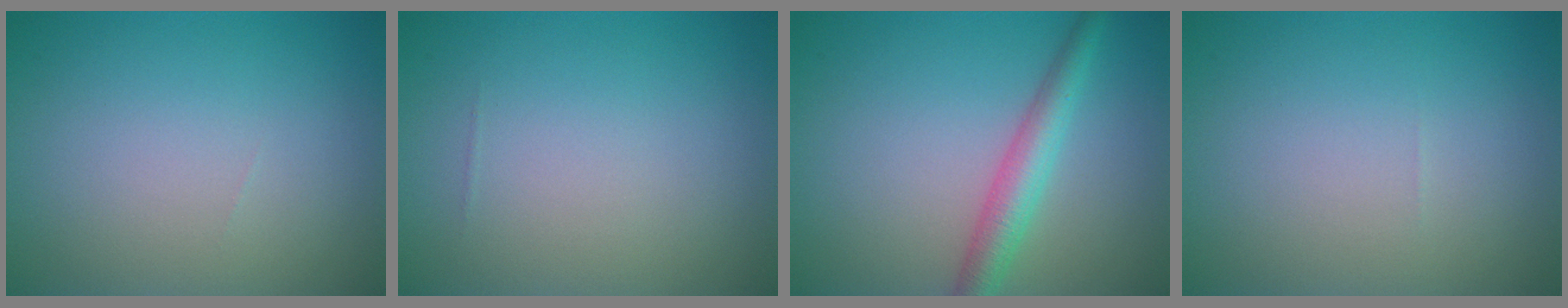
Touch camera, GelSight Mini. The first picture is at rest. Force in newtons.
{"total": 0.0}
{"total": 3.5, "press": 3.5, "slide": 0.1}
{"total": 0.0}